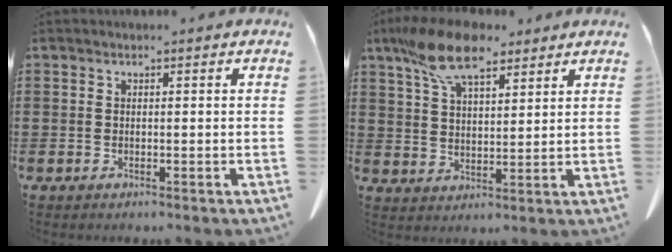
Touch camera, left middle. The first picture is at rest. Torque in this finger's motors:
{"motor_torque": [2.14, 0.00, 0.59, 0.21]}